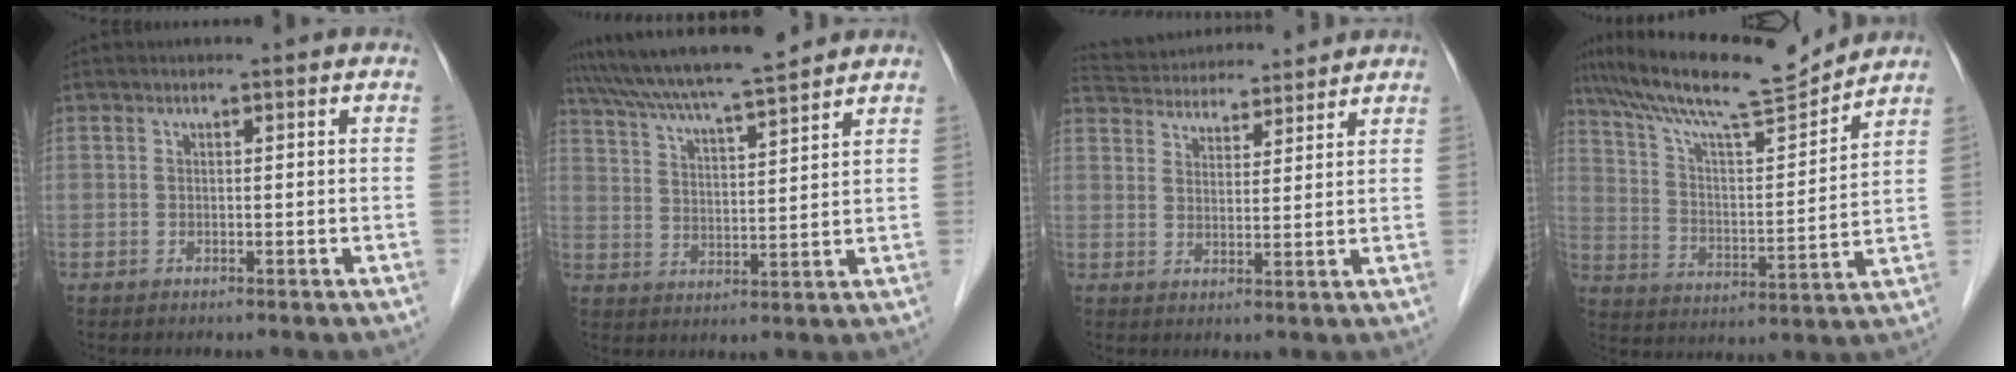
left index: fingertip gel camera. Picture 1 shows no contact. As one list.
[{"total": 13.8, "force": [12.3, 0.5, 6.2], "torque": [-0.116, 0.017, 0.202]}, {"total": 14.0, "force": [13.2, 3.0, 3.7], "torque": [-0.068, 0.038, 0.205]}, {"total": 16.4, "force": [14.7, 0.7, 7.1], "torque": [-0.131, 0.004, 0.245]}]